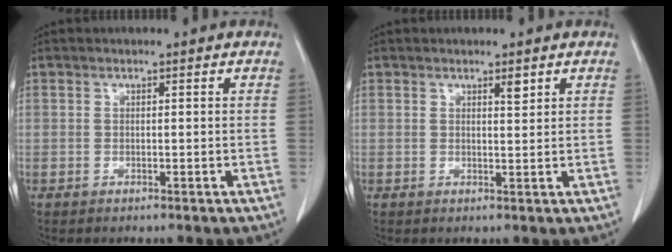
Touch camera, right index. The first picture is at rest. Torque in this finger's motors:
{"motor_torque": [0.03, 0.02, 0.00, 0.00]}